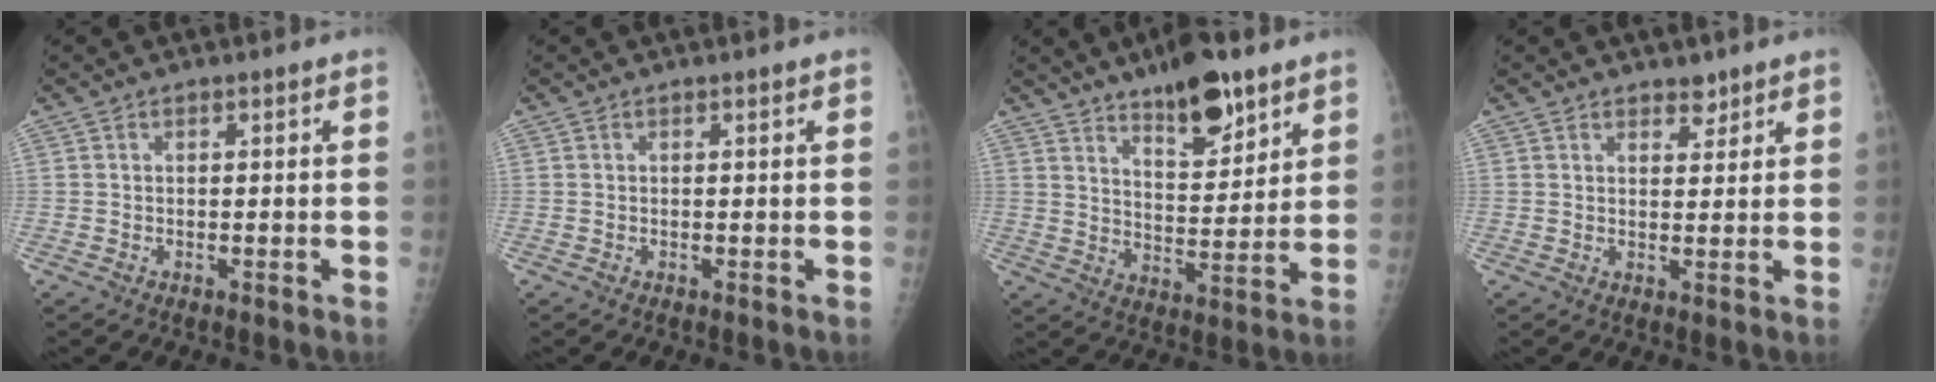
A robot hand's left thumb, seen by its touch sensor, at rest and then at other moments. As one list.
[{"total": 0.5, "force": [0.4, -0.1, 0.3], "torque": [-0.008, 0.001, 0.009]}, {"total": 12.7, "force": [8.7, 4.7, 8.0], "torque": [-0.095, -0.056, 0.141]}, {"total": 2.7, "force": [2.2, 1.3, 0.9], "torque": [0.002, -0.015, 0.032]}]